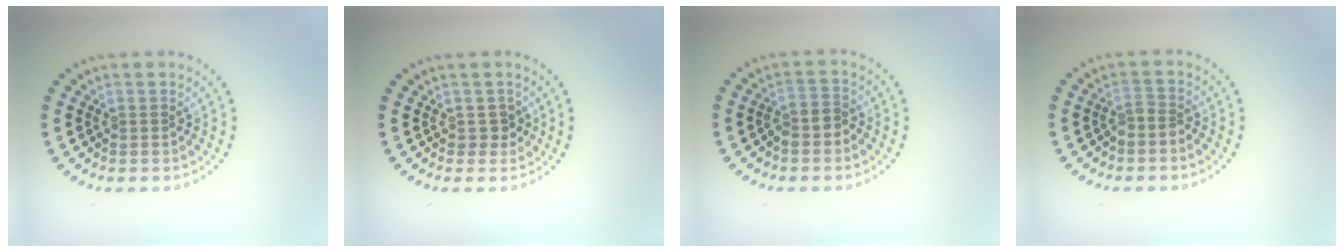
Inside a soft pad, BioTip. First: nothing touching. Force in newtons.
{"total": 1.2, "press": 1.0, "slide": 0.6}
{"total": 1.9, "press": 1.5, "slide": 1.1}
{"total": 1.5, "press": 1.1, "slide": 1.0}